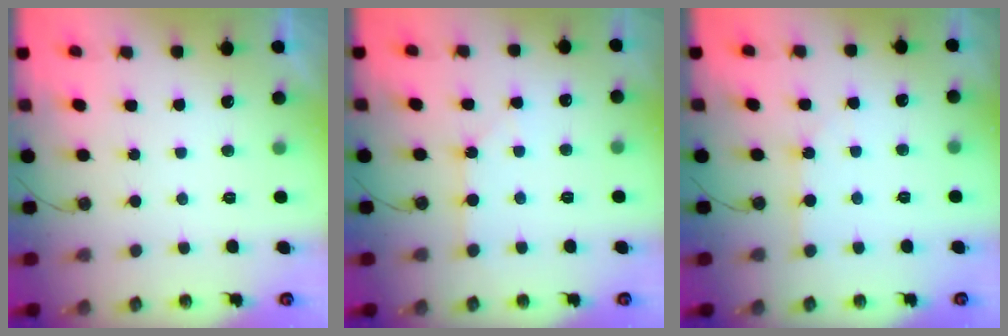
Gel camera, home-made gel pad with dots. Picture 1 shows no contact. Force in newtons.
{"total": 0.9, "press": 0.8, "slide": 0.2}
{"total": 2.8, "press": 2.8, "slide": 0.4}